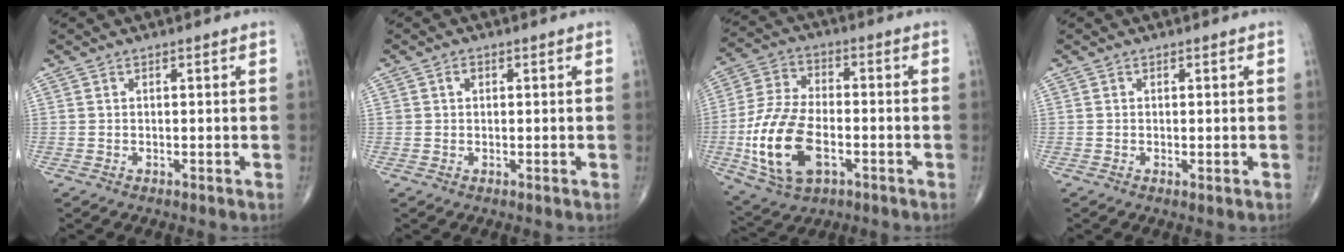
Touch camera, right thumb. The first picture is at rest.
{"total": 1.2, "force": [0.4, 1.0, 0.6], "torque": [-0.005, 0.001, 0.005]}
{"total": 16.5, "force": [-4.4, 9.1, 13.0], "torque": [-0.261, 0.013, -0.078]}
{"total": 0.7, "force": [-0.1, 0.2, 0.6], "torque": [-0.014, -0.003, -0.003]}